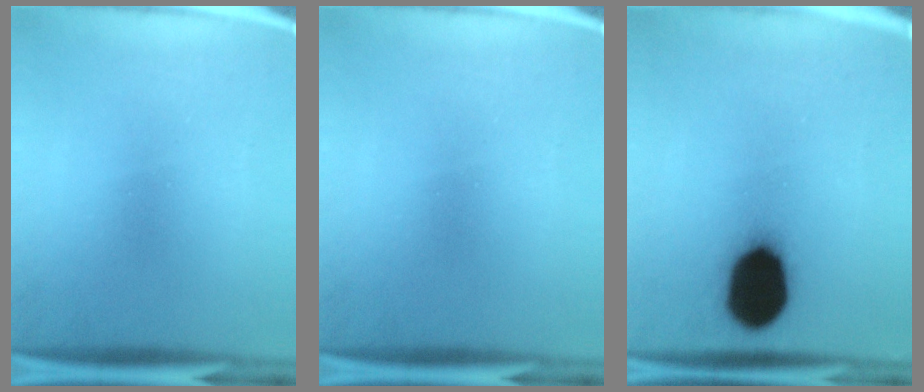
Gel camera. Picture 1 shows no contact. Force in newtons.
{"total": 0.0}
{"total": 18.7}